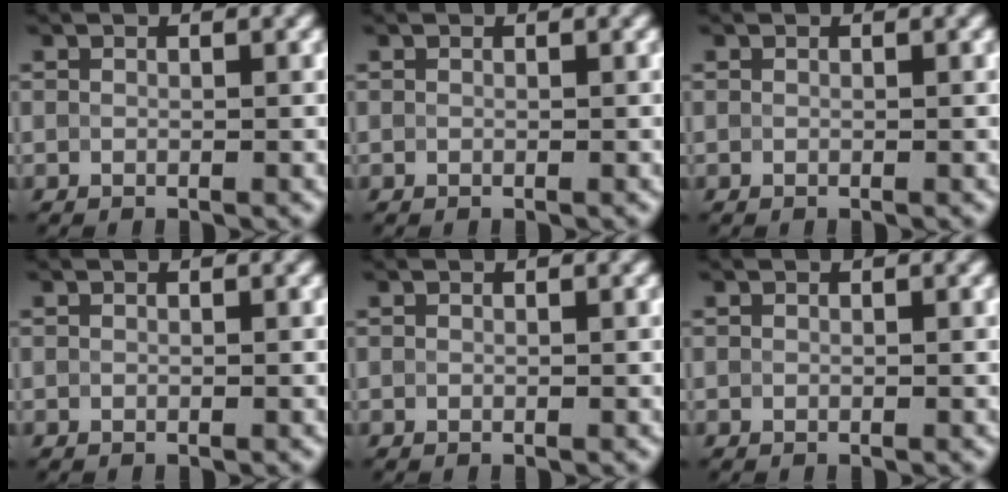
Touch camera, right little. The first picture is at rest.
{"total": 0.0}
{"total": 0.0}
{"total": 0.0}
{"total": 0.0}
{"total": 0.0}